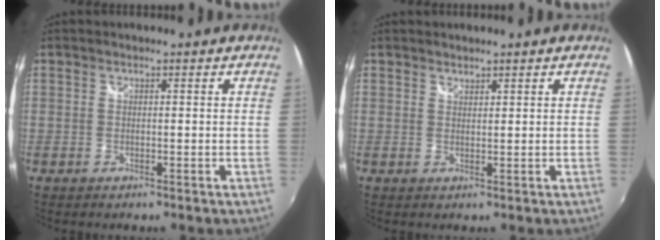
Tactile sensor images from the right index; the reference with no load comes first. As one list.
[{"total": 1.1, "force": [1.0, 0.4, 0.1], "torque": [0.000, 0.001, 0.019]}]